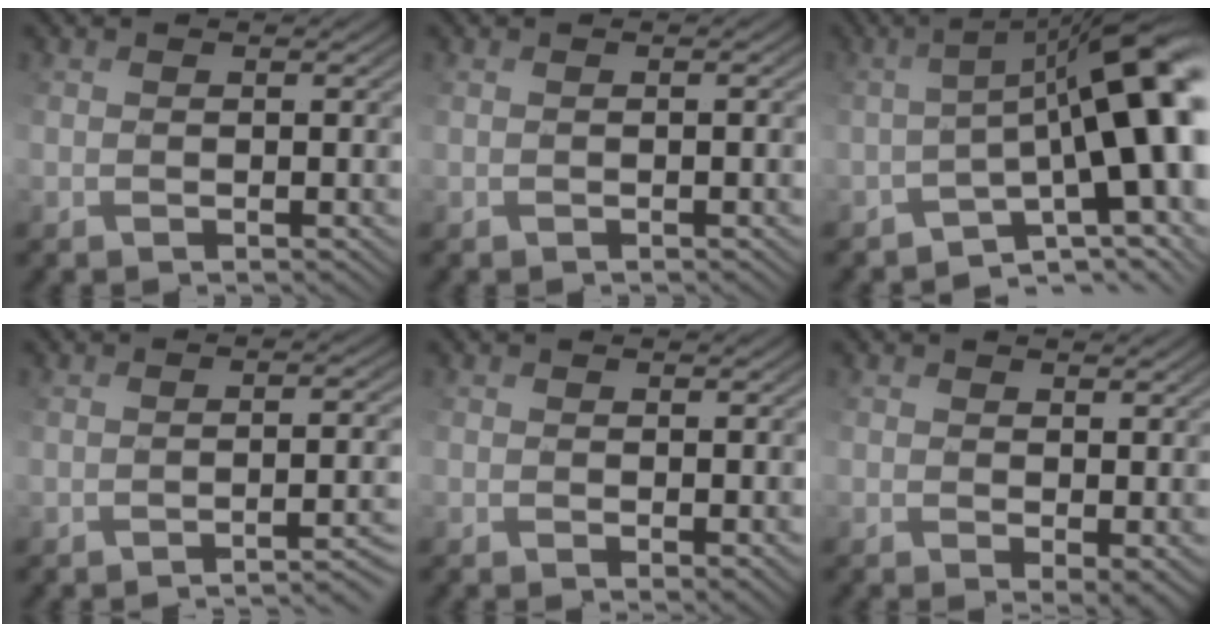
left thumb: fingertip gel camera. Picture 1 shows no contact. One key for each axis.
{"total": 0.7, "fx": -0.2, "fy": 0.0, "fz": 0.7, "tx": -0.006, "ty": 0.001, "tz": 0.007}
{"total": 14.2, "fx": -3.2, "fy": 4.1, "fz": 13.2, "tx": -0.156, "ty": 0.004, "tz": -0.037}
{"total": 5.4, "fx": -3.7, "fy": 0.8, "fz": 3.9, "tx": -0.027, "ty": 0.011, "tz": -0.026}
{"total": 2.4, "fx": -0.3, "fy": 1.3, "fz": 2.0, "tx": -0.041, "ty": -0.010, "tz": -0.002}
{"total": 3.9, "fx": -0.2, "fy": 2.0, "fz": 3.3, "tx": -0.083, "ty": -0.013, "tz": 0.000}